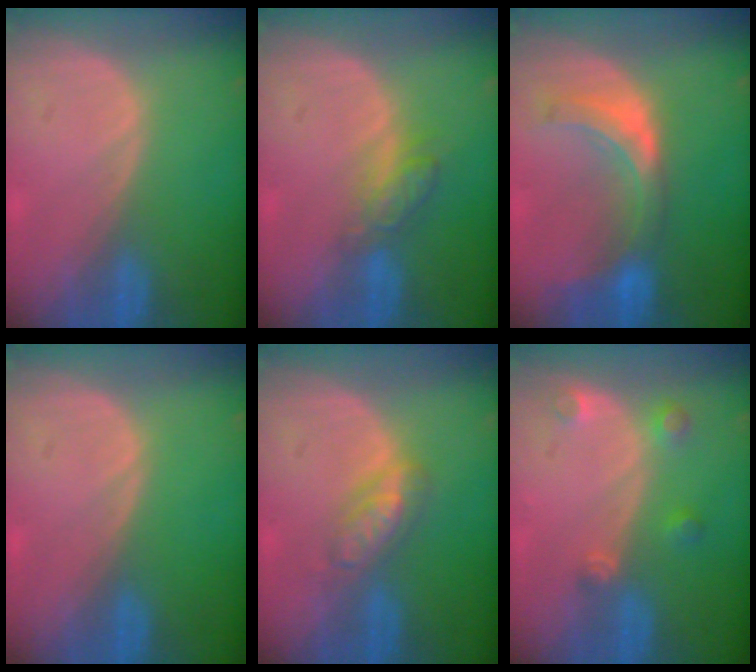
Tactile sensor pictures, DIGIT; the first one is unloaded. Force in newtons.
{"total": 4.7, "press": 4.2, "slide": 2.1}
{"total": 7.6, "press": 6.8, "slide": 3.3}
{"total": 0.0}
{"total": 4.6, "press": 4.3, "slide": 1.5}
{"total": 3.2, "press": 2.9, "slide": 1.3}